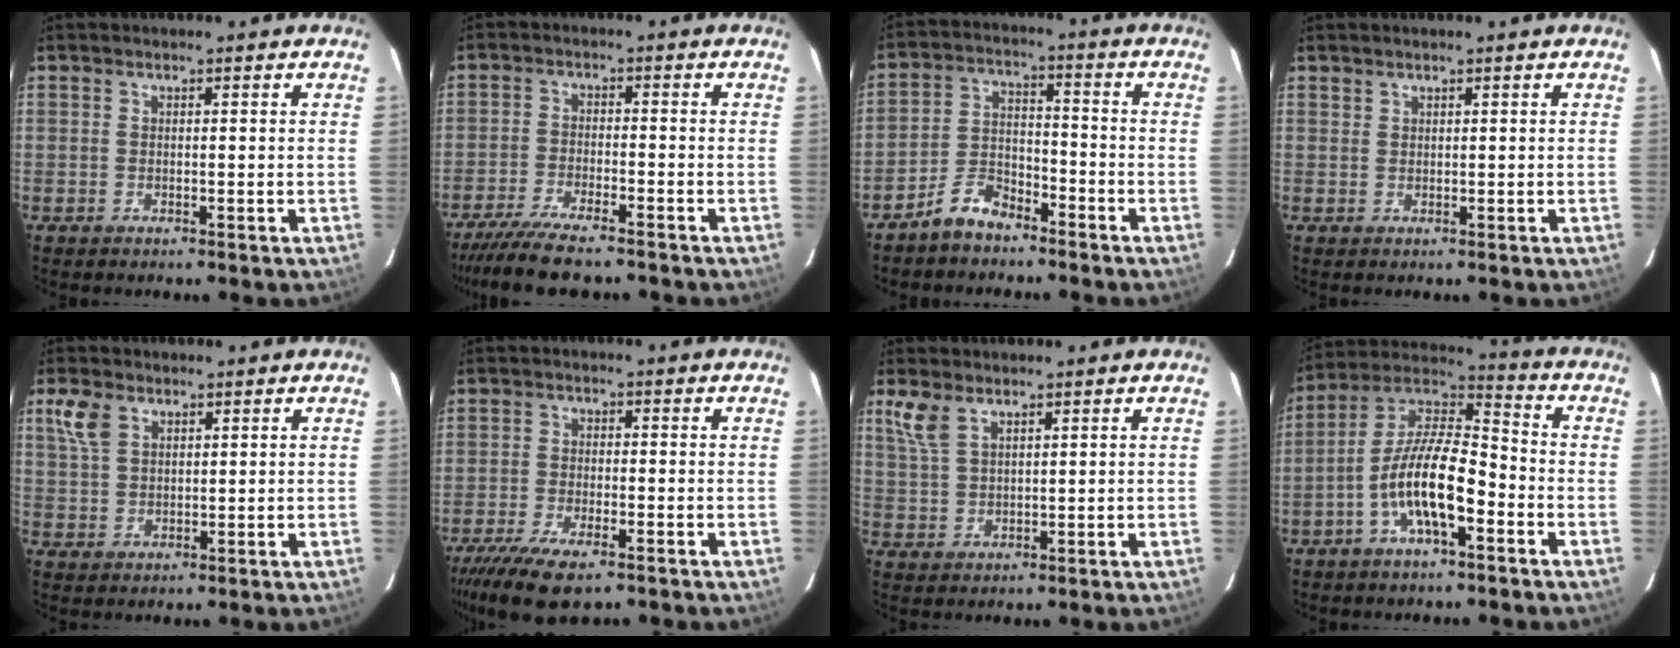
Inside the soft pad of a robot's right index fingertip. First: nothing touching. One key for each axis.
{"total": 10.4, "fx": -8.9, "fy": 1.7, "fz": 5.1, "tx": -0.124, "ty": -0.026, "tz": -0.154}
{"total": 6.6, "fx": -5.3, "fy": 3.0, "fz": 2.5, "tx": -0.063, "ty": 0.019, "tz": -0.097}
{"total": 0.7, "fx": 0.6, "fy": 0.3, "fz": 0.0, "tx": 0.000, "ty": 0.002, "tz": 0.013}
{"total": 5.7, "fx": 2.9, "fy": 3.7, "fz": 3.3, "tx": -0.072, "ty": 0.015, "tz": 0.060}
{"total": 11.0, "fx": -7.7, "fy": 3.4, "fz": 7.0, "tx": -0.164, "ty": -0.039, "tz": -0.139}
{"total": 5.3, "fx": 3.4, "fy": 2.5, "fz": 3.2, "tx": -0.072, "ty": 0.007, "tz": 0.073}
{"total": 13.3, "fx": -5.3, "fy": 4.2, "fz": 11.4, "tx": -0.229, "ty": 0.005, "tz": -0.105}